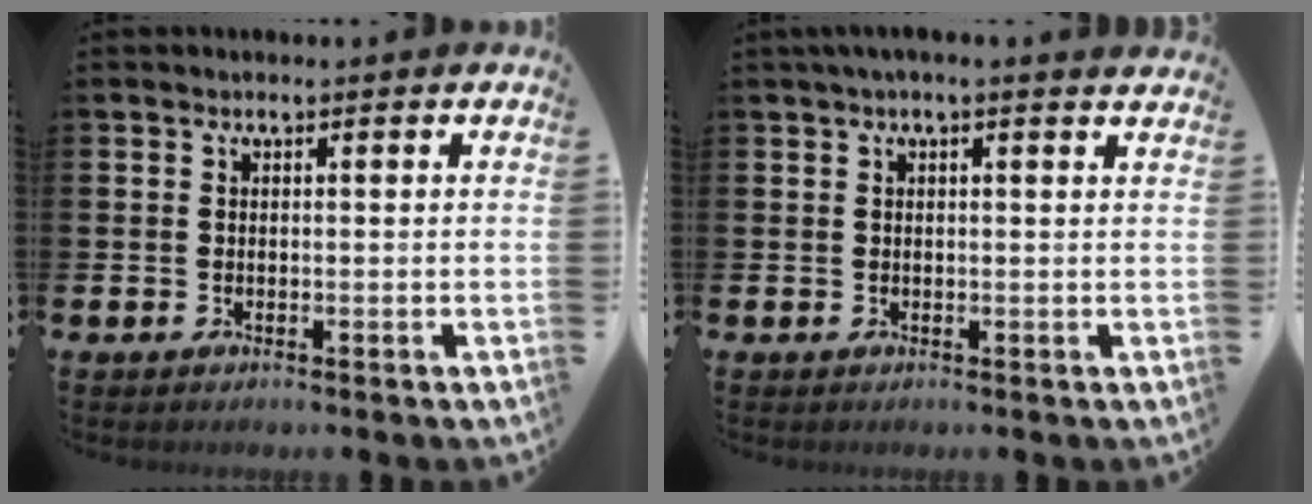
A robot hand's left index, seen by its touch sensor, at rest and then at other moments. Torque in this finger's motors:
{"motor_torque": [1.07, -1.07, 0.69, 0.21]}